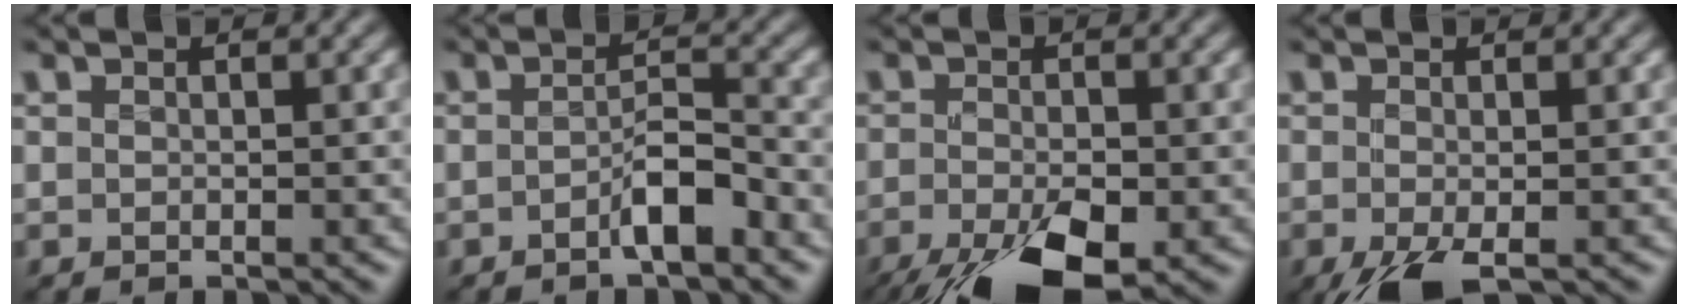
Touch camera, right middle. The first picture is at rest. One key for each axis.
{"total": 3.0, "fx": -1.6, "fy": 0.7, "fz": 2.4, "tx": -0.045, "ty": 0.002, "tz": -0.031}
{"total": 8.9, "fx": -5.1, "fy": 3.3, "fz": 6.5, "tx": -0.133, "ty": -0.033, "tz": -0.085}
{"total": 3.8, "fx": -2.2, "fy": 1.3, "fz": 2.9, "tx": -0.060, "ty": -0.009, "tz": -0.039}